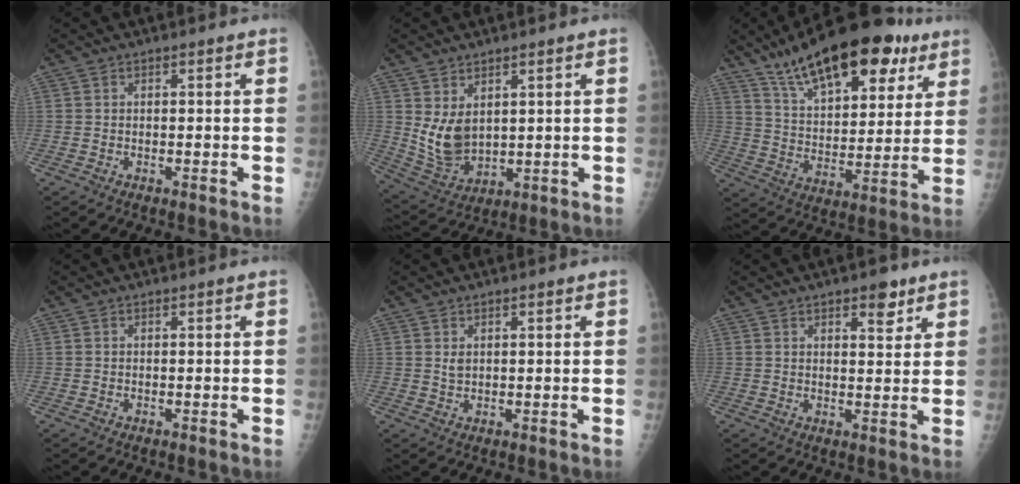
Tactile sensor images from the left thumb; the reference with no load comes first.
{"total": 8.5, "force": [2.5, 5.4, 6.0], "torque": [-0.099, -0.027, 0.070]}
{"total": 23.3, "force": [14.7, 10.0, 15.1], "torque": [-0.204, -0.037, 0.239]}
{"total": 0.0}
{"total": 1.8, "force": [0.8, 1.0, 1.3], "torque": [-0.021, -0.004, 0.020]}
{"total": 4.9, "force": [3.1, 2.0, 3.2], "torque": [-0.027, -0.016, 0.041]}